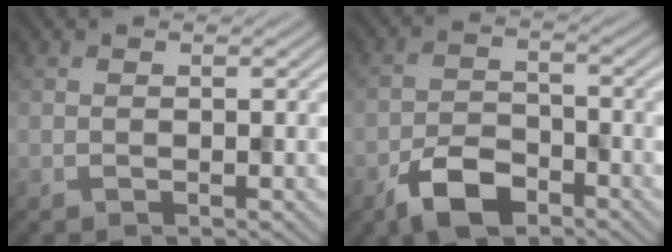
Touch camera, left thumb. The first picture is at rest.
{"total": 6.2, "force": [-4.0, 3.2, 3.6], "torque": [-0.064, -0.001, -0.086]}